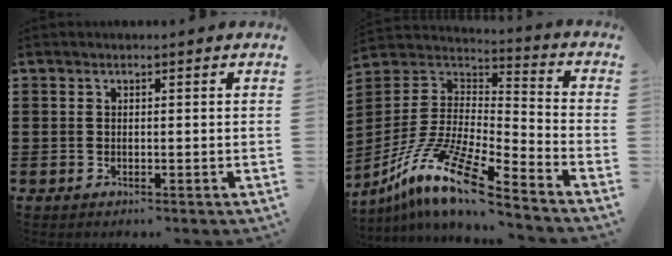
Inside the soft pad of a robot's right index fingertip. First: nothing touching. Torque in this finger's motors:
{"motor_torque": [1.10, 1.04, 0.51, 0.14]}